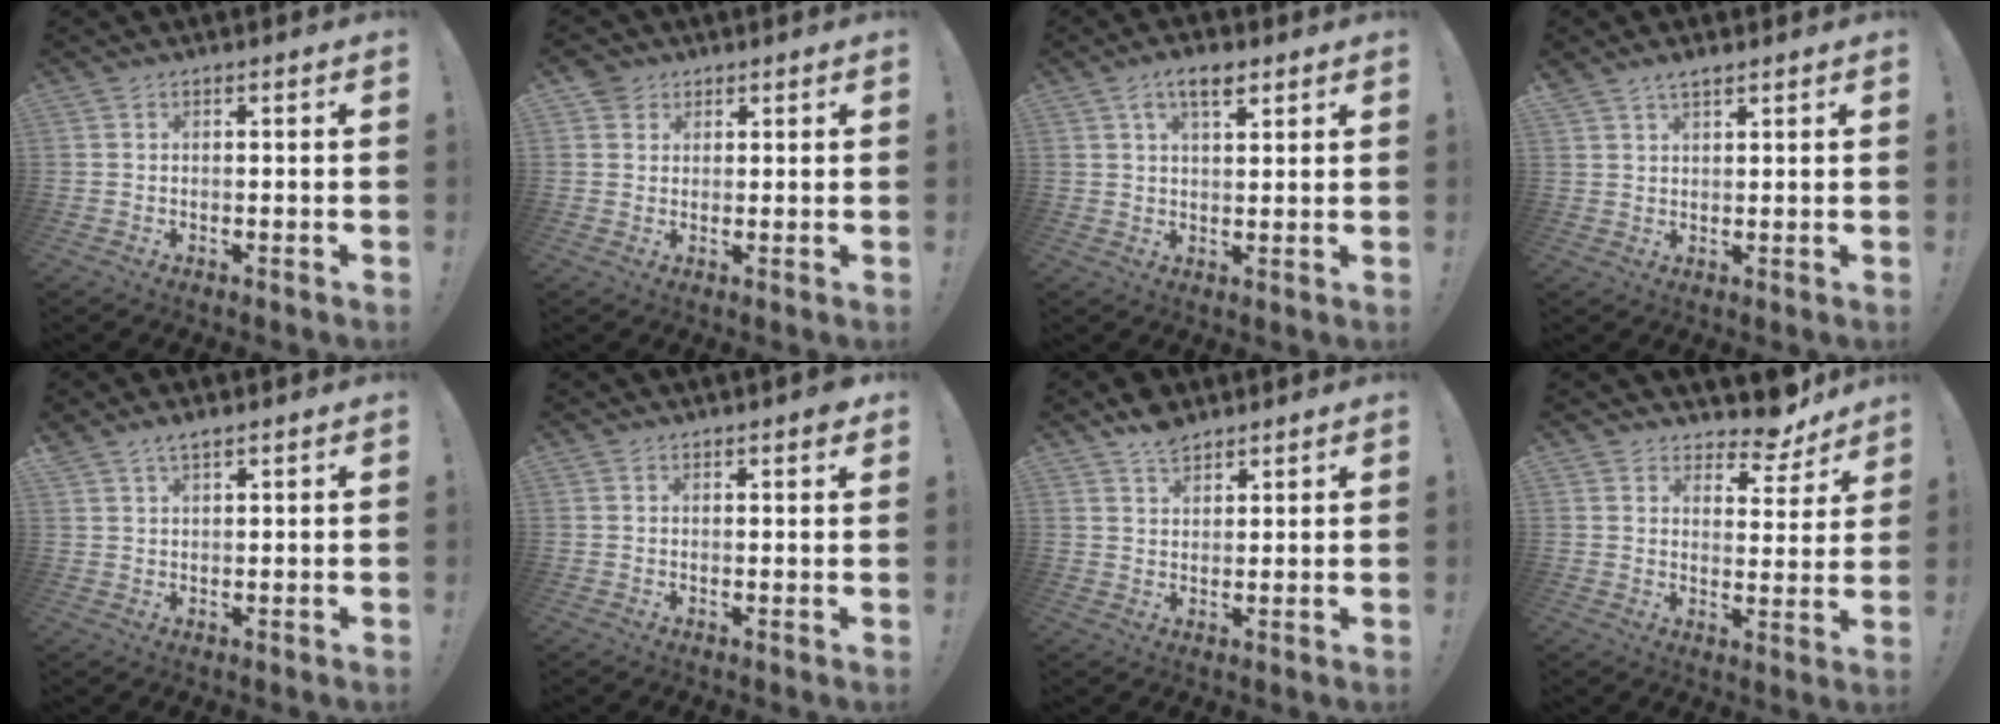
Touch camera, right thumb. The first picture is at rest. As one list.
[{"total": 3.4, "force": [1.9, 2.7, 0.4], "torque": [-0.010, -0.003, 0.037]}, {"total": 6.9, "force": [3.8, 3.0, 4.8], "torque": [-0.077, -0.010, 0.066]}, {"total": 2.8, "force": [2.3, 1.0, 1.4], "torque": [-0.015, -0.016, 0.040]}, {"total": 3.0, "force": [2.4, 0.9, 1.6], "torque": [-0.025, -0.014, 0.044]}, {"total": 1.9, "force": [1.6, 0.7, 0.7], "torque": [0.008, -0.013, 0.026]}, {"total": 5.9, "force": [5.0, 2.6, 2.0], "torque": [-0.028, -0.029, 0.091]}, {"total": 7.9, "force": [7.2, 2.7, 1.9], "torque": [-0.016, -0.076, 0.128]}]